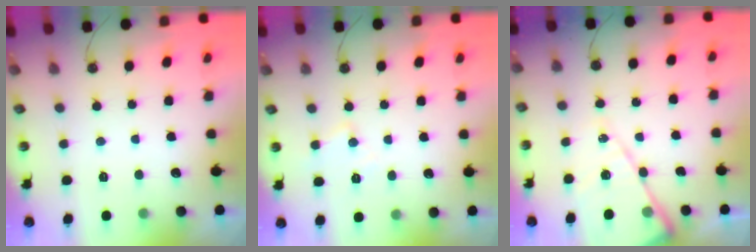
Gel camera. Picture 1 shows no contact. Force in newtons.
{"total": 7.0, "press": 7.0, "slide": 0.6}
{"total": 14.8, "press": 14.7, "slide": 1.7}